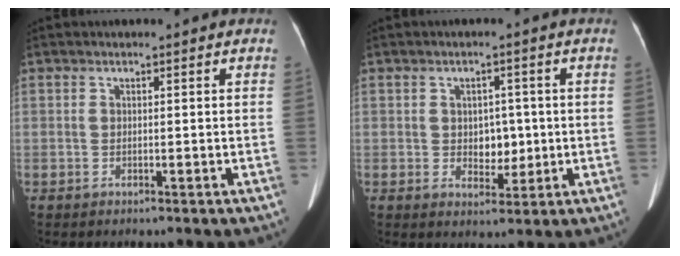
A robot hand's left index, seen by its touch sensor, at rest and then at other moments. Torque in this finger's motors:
{"motor_torque": [0.03, 0.00, 0.06, -0.01]}